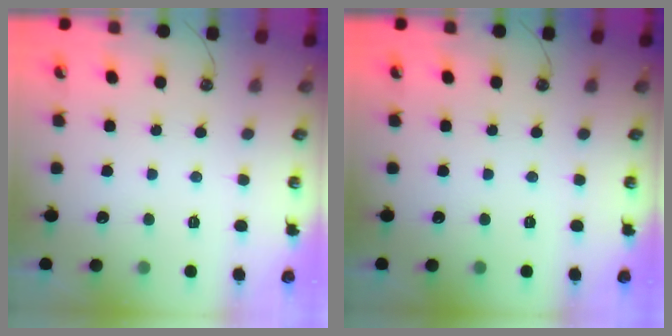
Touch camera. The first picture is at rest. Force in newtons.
{"total": 0.0}